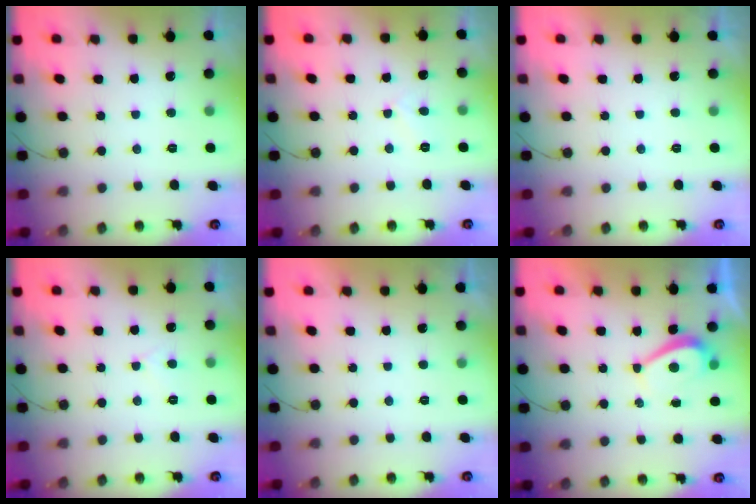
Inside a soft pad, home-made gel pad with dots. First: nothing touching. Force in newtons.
{"total": 2.8, "press": 2.8, "slide": 0.3}
{"total": 2.3, "press": 2.3, "slide": 0.3}
{"total": 2.7, "press": 2.7, "slide": 0.3}
{"total": 2.1, "press": 2.1, "slide": 0.4}
{"total": 2.2, "press": 2.1, "slide": 0.6}